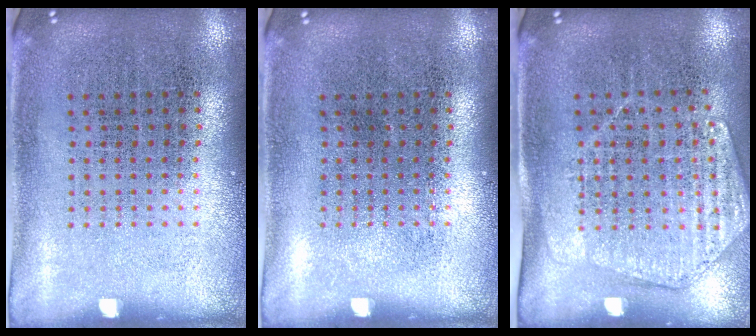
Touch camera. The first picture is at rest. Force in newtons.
{"total": 0.0}
{"total": 1.6, "press": 1.5, "slide": 0.6}